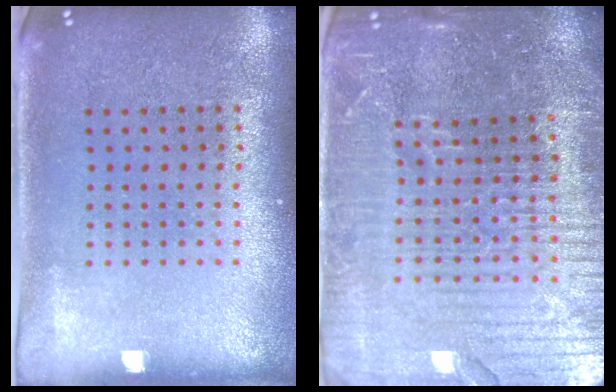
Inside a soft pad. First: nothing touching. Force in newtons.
{"total": 5.8, "press": 5.2, "slide": 2.6}